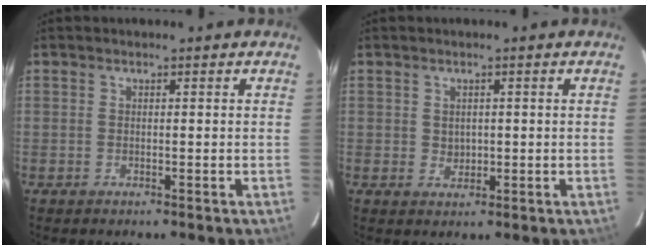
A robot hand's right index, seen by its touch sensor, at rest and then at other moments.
{"total": 2.1, "force": [0.3, 2.0, 0.8], "torque": [-0.010, 0.001, 0.010]}